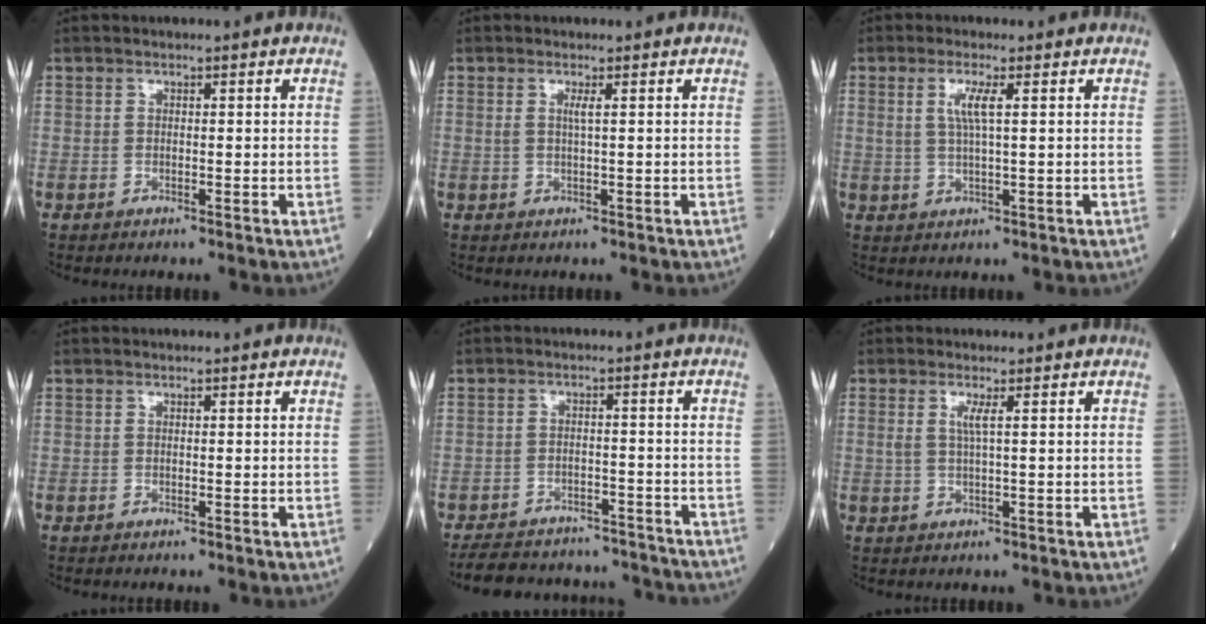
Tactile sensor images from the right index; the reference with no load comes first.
{"total": 1.2, "force": [0.4, -0.2, 1.1], "torque": [-0.028, -0.002, 0.006]}
{"total": 3.7, "force": [1.1, 0.1, 3.5], "torque": [-0.075, 0.000, 0.021]}
{"total": 0.0}
{"total": 15.2, "force": [-14.1, 4.5, 3.4], "torque": [-0.063, 0.017, -0.182]}
{"total": 2.0, "force": [0.6, -0.2, 1.8], "torque": [-0.045, -0.001, 0.011]}